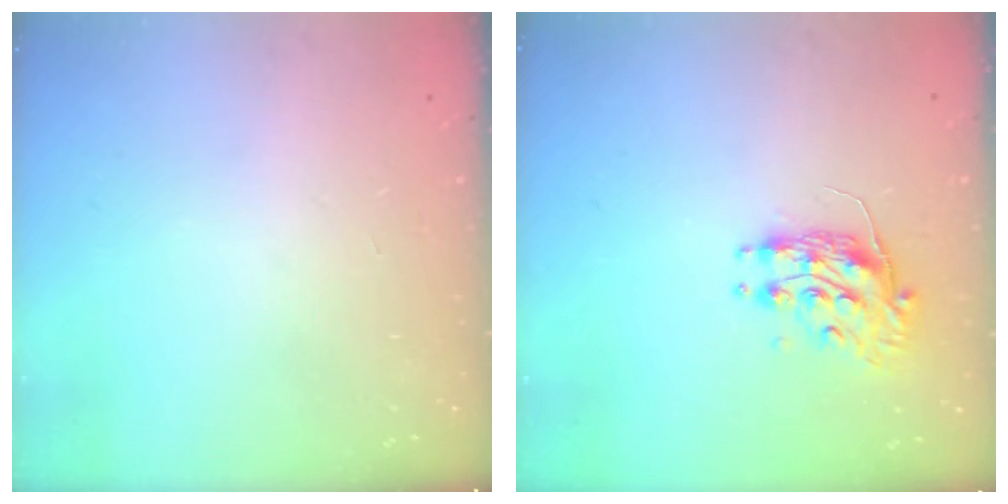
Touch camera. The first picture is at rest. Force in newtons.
{"total": 8.8, "press": 8.8, "slide": 0.0}